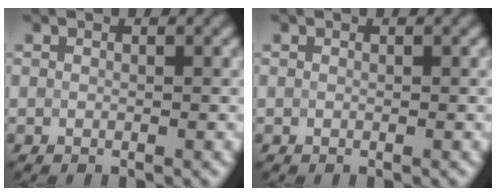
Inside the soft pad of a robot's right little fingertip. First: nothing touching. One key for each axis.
{"total": 0.0}